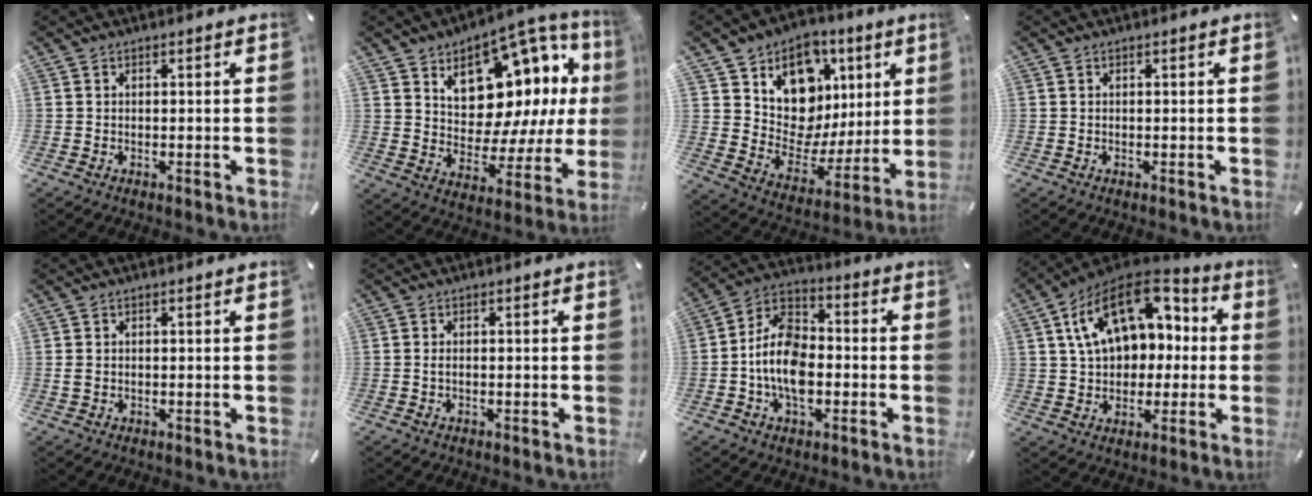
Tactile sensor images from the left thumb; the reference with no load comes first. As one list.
[{"total": 15.0, "force": [7.7, 10.2, 7.7], "torque": [-0.107, -0.070, 0.141]}, {"total": 13.2, "force": [5.5, 10.8, 5.4], "torque": [-0.075, -0.054, 0.101]}, {"total": 0.0}, {"total": 1.1, "force": [0.1, 0.8, 0.7], "torque": [-0.015, 0.002, 0.001]}, {"total": 0.9, "force": [-0.3, 0.4, 0.8], "torque": [-0.015, 0.000, -0.007]}, {"total": 12.7, "force": [-3.4, 8.3, 9.0], "torque": [-0.194, 0.018, -0.061]}, {"total": 16.4, "force": [5.5, 11.5, 10.3], "torque": [-0.192, -0.019, 0.102]}]